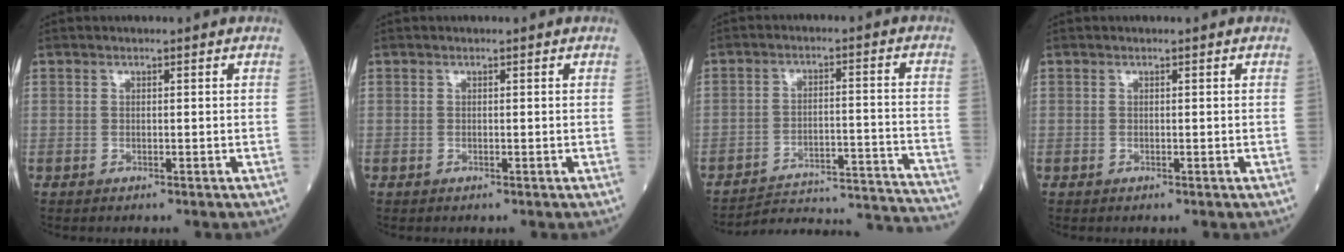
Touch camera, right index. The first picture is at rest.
{"total": 0.0}
{"total": 22.6, "force": [-22.1, 0.0, 4.5], "torque": [-0.032, -0.001, -0.291]}
{"total": 0.0}